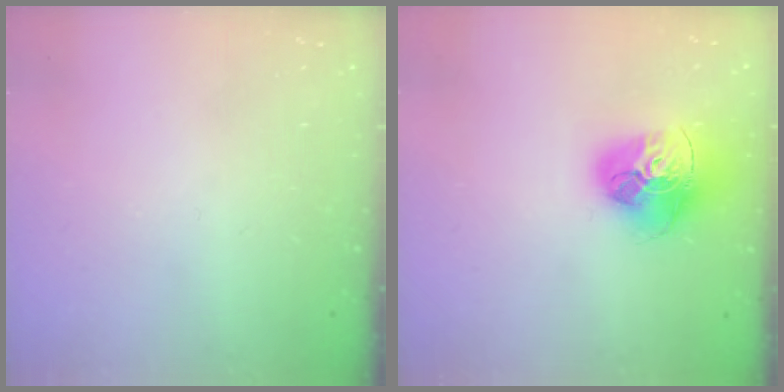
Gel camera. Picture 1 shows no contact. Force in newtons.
{"total": 17.8, "press": 17.8, "slide": 1.6}